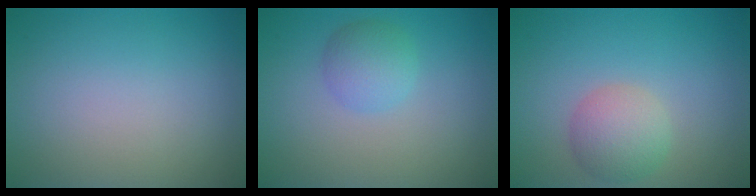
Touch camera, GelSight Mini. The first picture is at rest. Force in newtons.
{"total": 2.6, "press": 2.6, "slide": 0.1}
{"total": 3.4, "press": 3.4, "slide": 0.3}